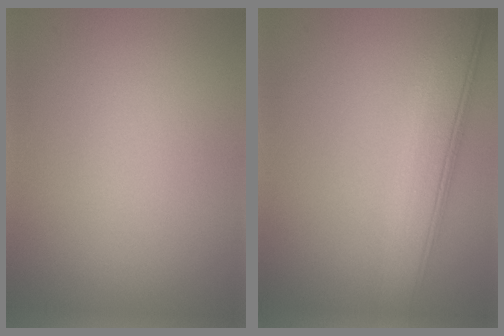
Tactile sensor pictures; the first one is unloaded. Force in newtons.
{"total": 6.3, "press": 6.3, "slide": 0.4}